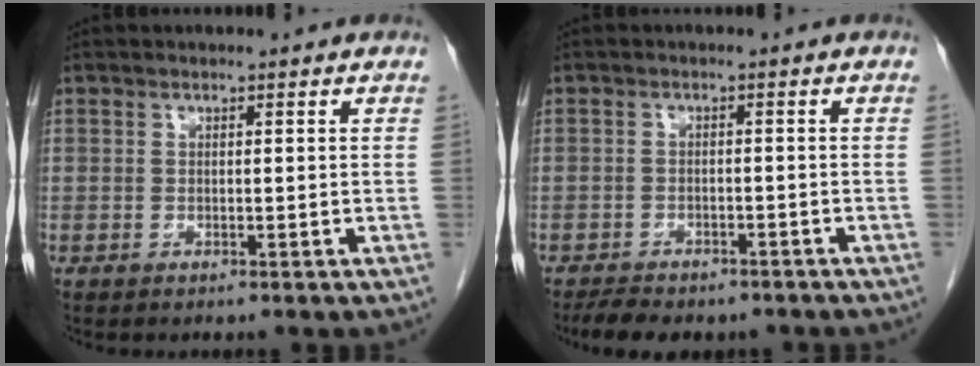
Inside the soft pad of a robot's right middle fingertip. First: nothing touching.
{"total": 7.1, "force": [-5.9, 2.5, 3.0], "torque": [-0.049, -0.006, -0.082]}